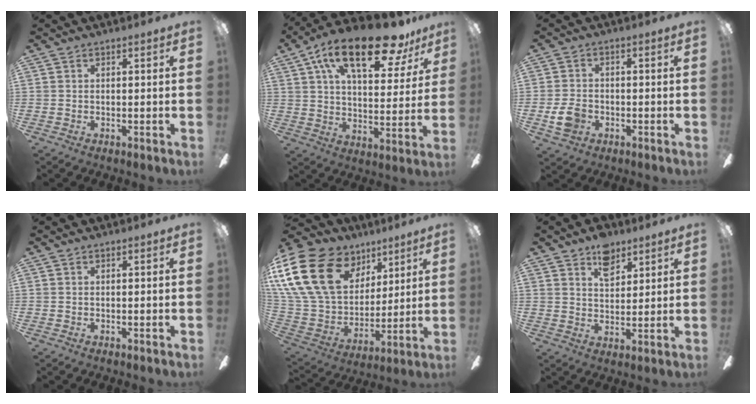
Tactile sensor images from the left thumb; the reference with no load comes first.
{"total": 21.8, "force": [13.8, 8.3, 14.7], "torque": [-0.248, -0.059, 0.230]}
{"total": 6.2, "force": [-2.1, 4.6, 3.6], "torque": [-0.075, 0.007, -0.040]}
{"total": 0.0}
{"total": 27.3, "force": [12.0, 18.8, 15.8], "torque": [-0.337, -0.050, 0.239]}
{"total": 7.9, "force": [5.2, 4.5, 3.9], "torque": [-0.051, -0.017, 0.092]}